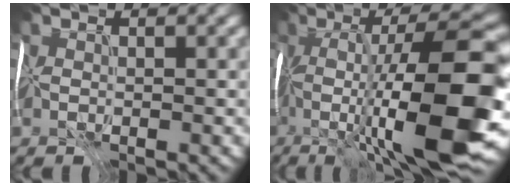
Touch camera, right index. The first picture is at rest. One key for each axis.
{"total": 15.5, "fx": -3.2, "fy": 2.7, "fz": 14.9, "tx": -0.234, "ty": 0.019, "tz": -0.048}